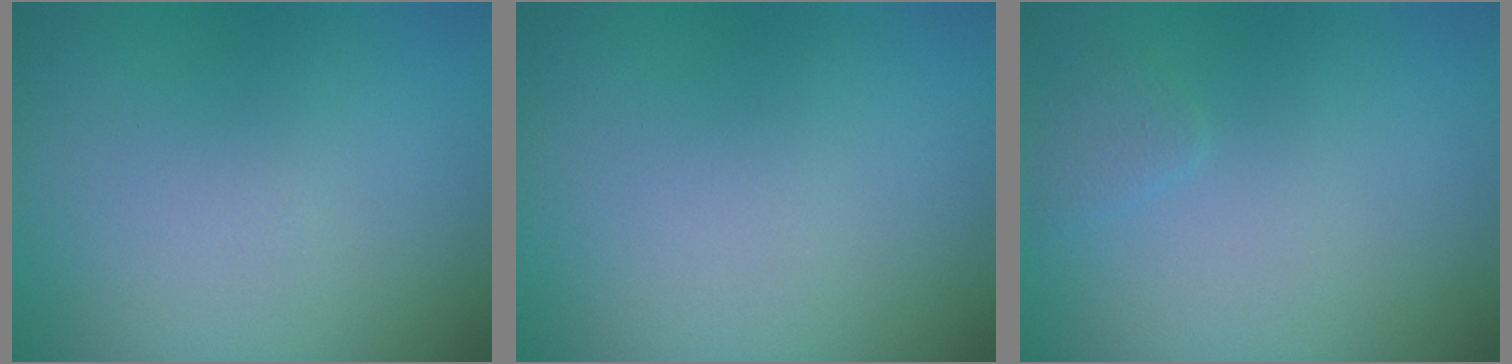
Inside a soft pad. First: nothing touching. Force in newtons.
{"total": 0.0}
{"total": 0.8, "press": 0.8, "slide": 0.1}